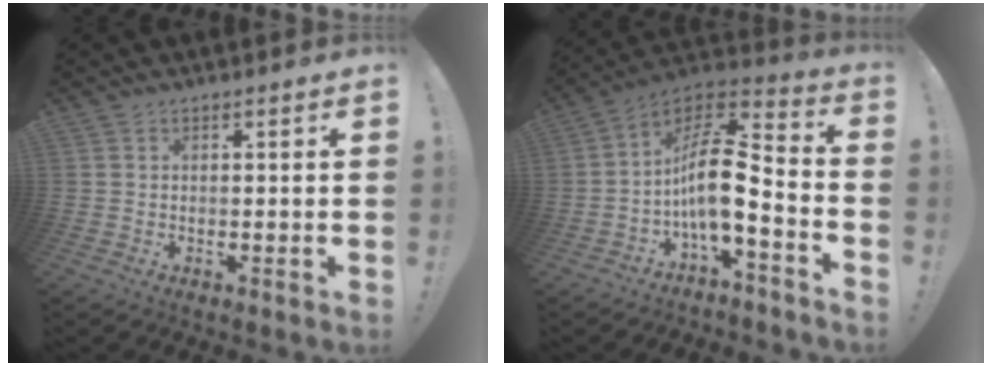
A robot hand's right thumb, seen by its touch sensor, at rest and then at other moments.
{"total": 14.9, "force": [-2.1, 6.2, 13.4], "torque": [-0.253, 0.009, -0.034]}